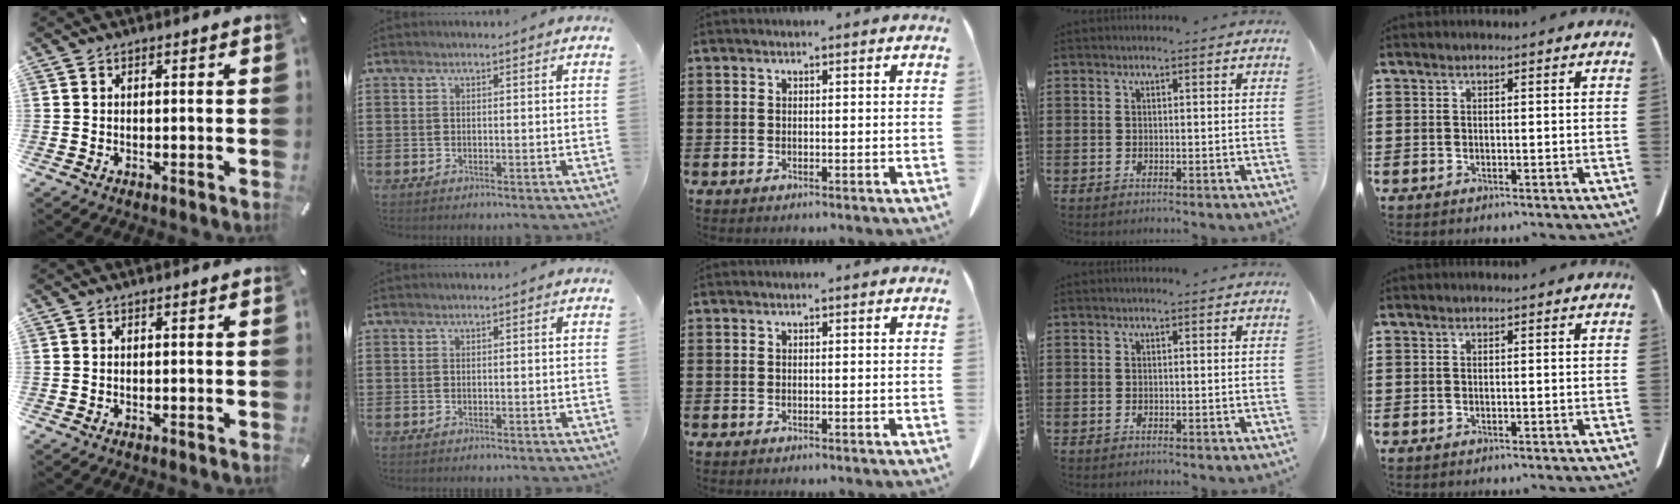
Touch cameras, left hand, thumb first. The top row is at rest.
{}